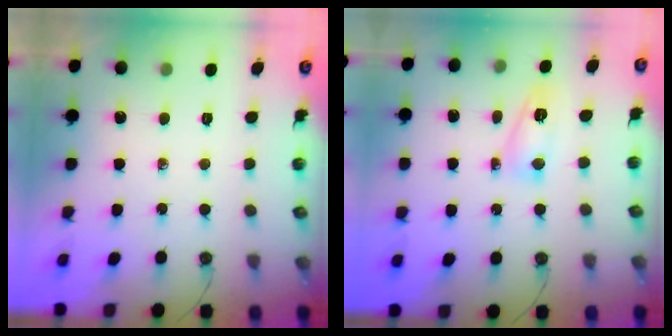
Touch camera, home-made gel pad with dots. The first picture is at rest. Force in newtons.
{"total": 6.8, "press": 6.7, "slide": 0.9}